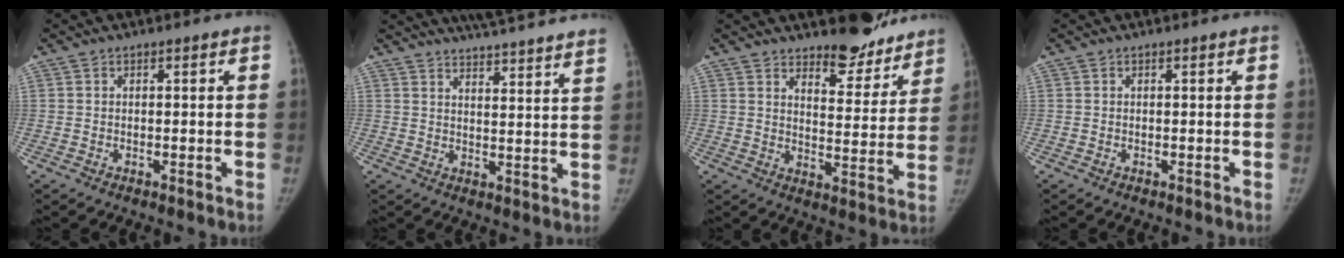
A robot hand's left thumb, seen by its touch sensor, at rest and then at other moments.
{"total": 19.6, "force": [17.9, 1.9, 7.9], "torque": [-0.101, -0.063, 0.229]}
{"total": 12.3, "force": [10.6, 4.3, 4.6], "torque": [-0.016, -0.088, 0.146]}
{"total": 0.0}